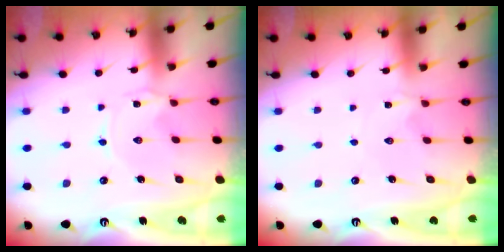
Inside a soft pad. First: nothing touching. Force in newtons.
{"total": 0.0}